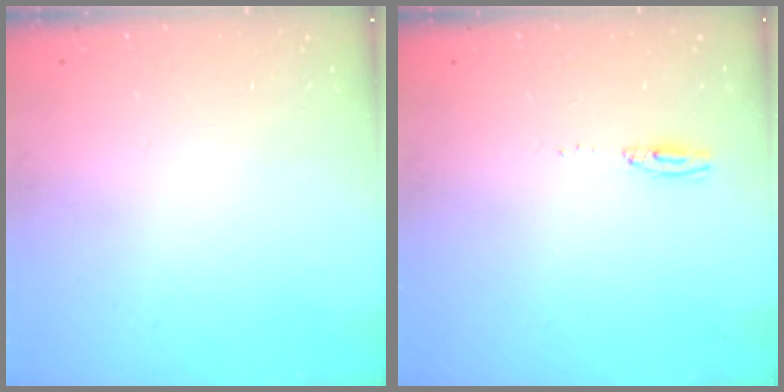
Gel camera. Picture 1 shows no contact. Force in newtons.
{"total": 4.6, "press": 4.4, "slide": 1.3}